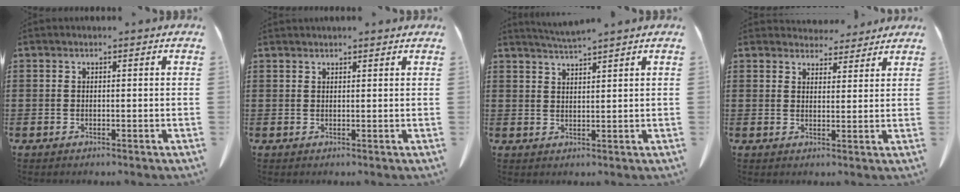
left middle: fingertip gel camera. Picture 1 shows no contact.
{"total": 0.9, "force": [0.9, 0.1, 0.2], "torque": [-0.005, 0.000, 0.016]}
{"total": 2.7, "force": [2.5, -0.5, 0.7], "torque": [-0.021, -0.005, 0.046]}
{"total": 3.9, "force": [3.8, 1.1, 0.3], "torque": [-0.008, -0.015, 0.069]}